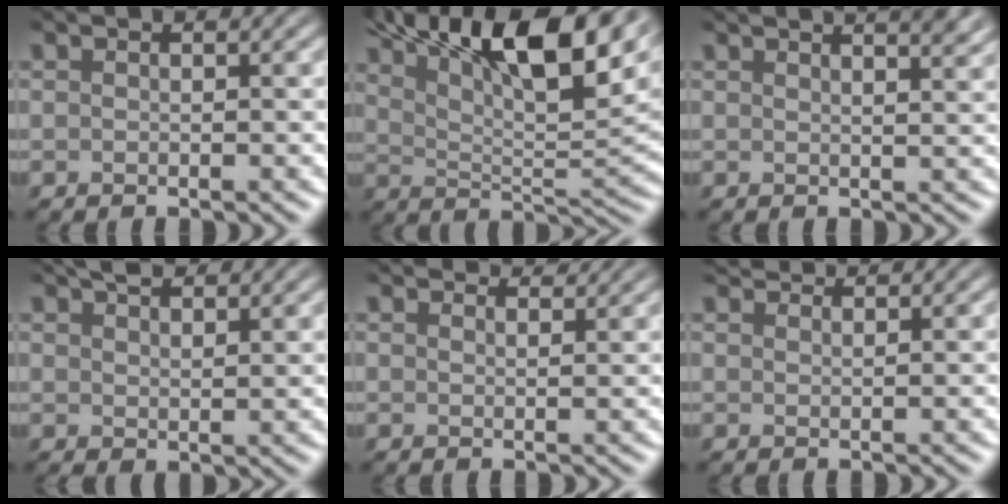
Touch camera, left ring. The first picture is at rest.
{"total": 14.1, "force": [8.7, 4.6, 10.1], "torque": [-0.160, 0.022, 0.151]}
{"total": 7.0, "force": [4.8, 2.9, 4.2], "torque": [-0.021, 0.049, 0.028]}
{"total": 3.6, "force": [2.8, 1.2, 1.9], "torque": [-0.031, 0.007, 0.052]}
{"total": 3.9, "force": [3.7, 0.4, 1.1], "torque": [-0.014, 0.004, 0.042]}
{"total": 2.9, "force": [2.8, 0.3, 0.8], "torque": [-0.012, 0.005, 0.038]}